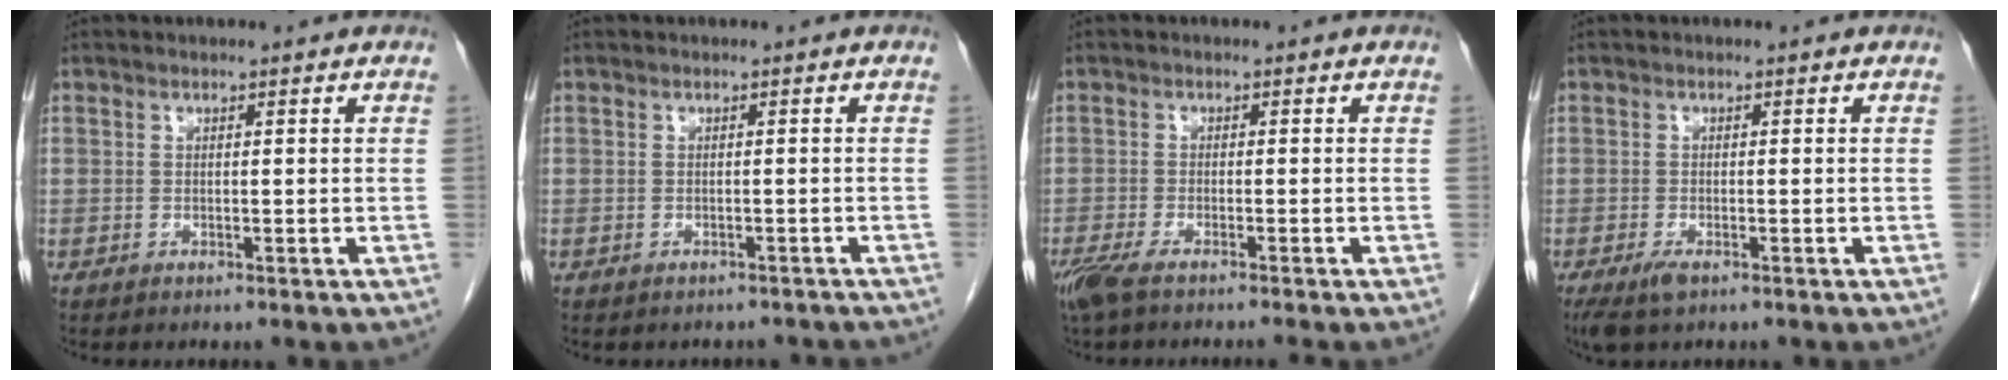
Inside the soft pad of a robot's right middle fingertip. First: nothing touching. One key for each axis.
{"total": 3.6, "fx": -3.2, "fy": 1.6, "fz": 0.7, "tx": -0.008, "ty": 0.003, "tz": -0.034}
{"total": 5.4, "fx": -4.3, "fy": 0.3, "fz": 3.2, "tx": -0.054, "ty": -0.012, "tz": -0.076}
{"total": 3.0, "fx": -1.8, "fy": 0.9, "fz": 2.2, "tx": -0.048, "ty": -0.007, "tz": -0.029}